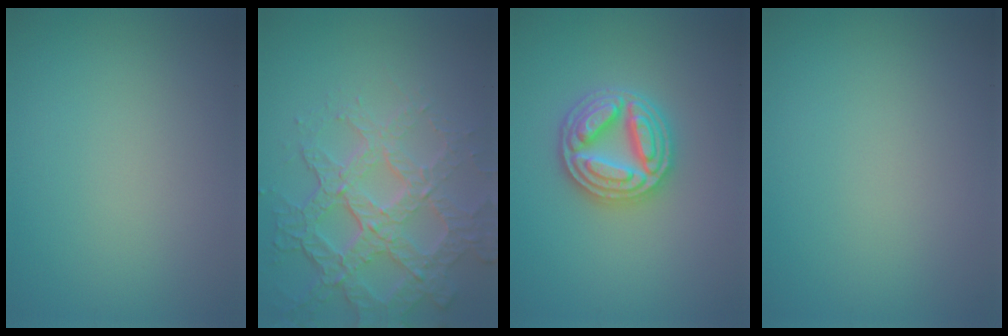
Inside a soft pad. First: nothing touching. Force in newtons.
{"total": 7.4, "press": 5.3, "slide": 5.2}
{"total": 4.9, "press": 4.8, "slide": 0.8}
{"total": 0.0}